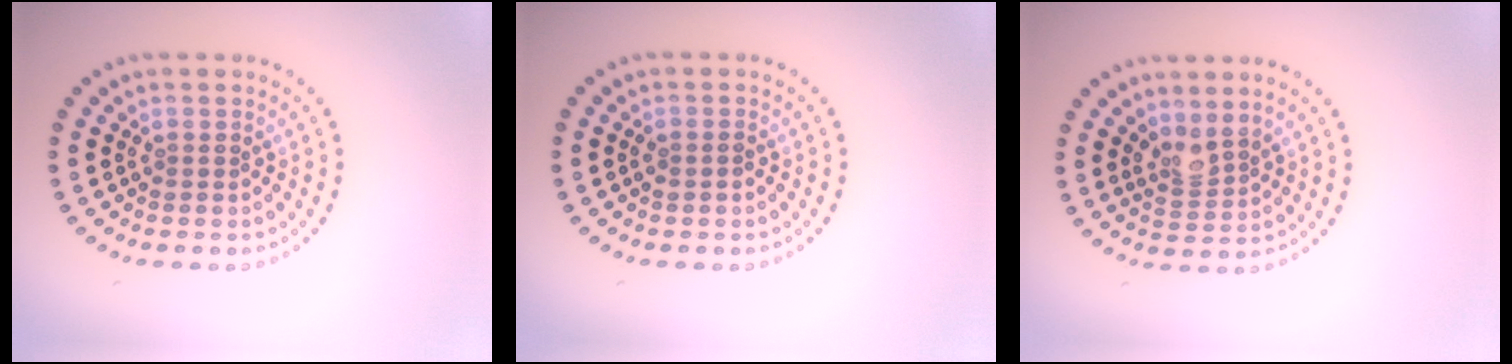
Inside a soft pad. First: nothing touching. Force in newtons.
{"total": 0.8, "press": 0.7, "slide": 0.2}
{"total": 2.2, "press": 1.6, "slide": 1.4}